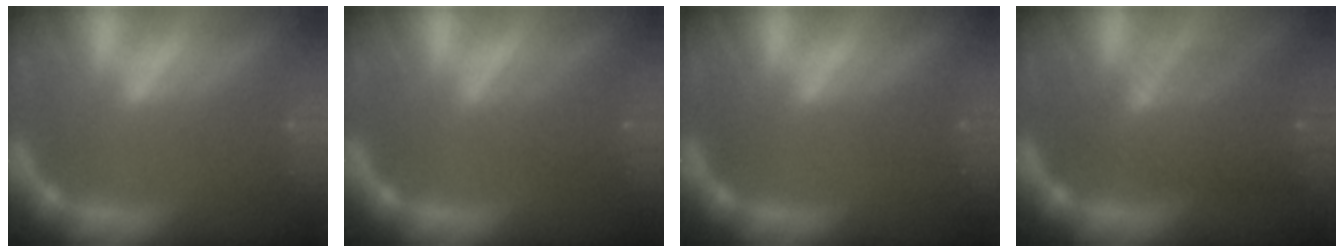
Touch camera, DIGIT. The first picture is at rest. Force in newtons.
{"total": 2.5}
{"total": 1.0}
{"total": 6.6}